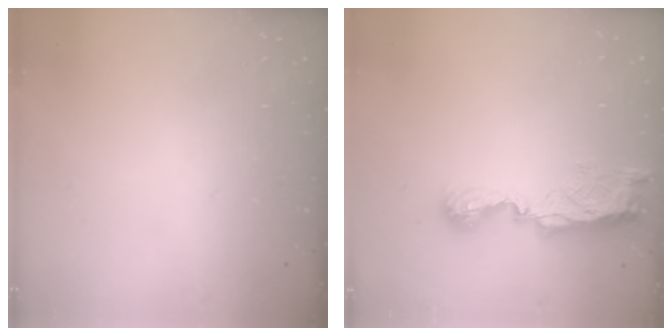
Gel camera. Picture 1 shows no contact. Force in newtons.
{"total": 8.0, "press": 8.0, "slide": 0.1}